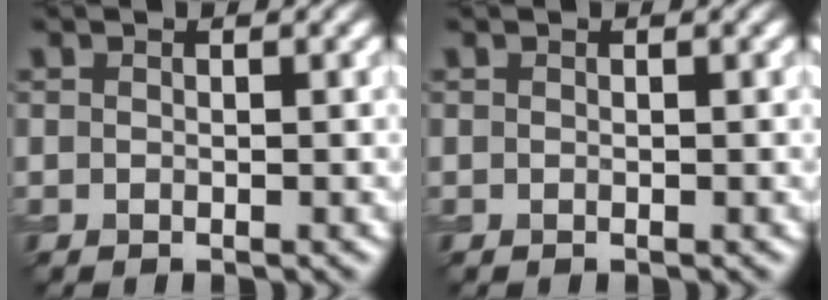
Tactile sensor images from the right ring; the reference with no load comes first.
{"total": 0.0}